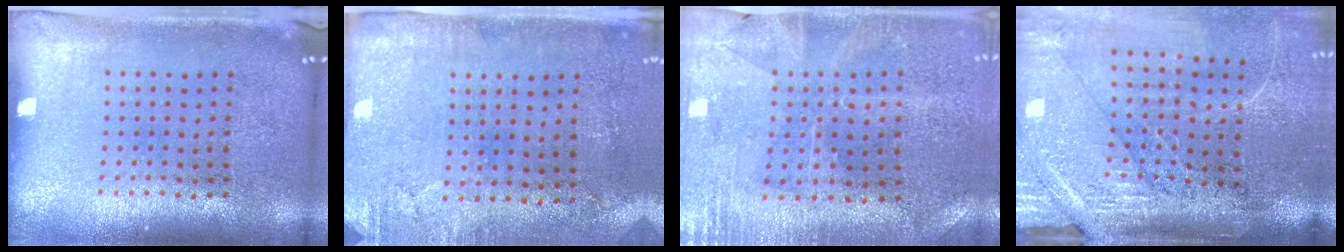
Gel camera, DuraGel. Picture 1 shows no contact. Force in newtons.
{"total": 2.9, "press": 2.4, "slide": 1.7}
{"total": 0.5, "press": 0.5, "slide": 0.3}
{"total": 4.1, "press": 3.7, "slide": 1.9}